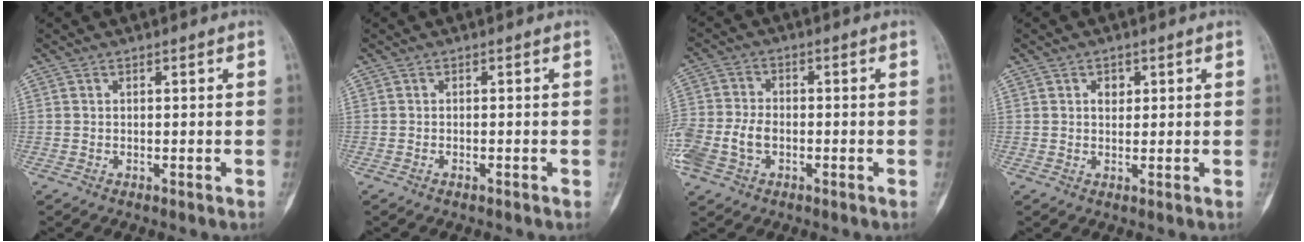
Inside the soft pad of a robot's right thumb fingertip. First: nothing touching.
{"total": 0.7, "force": [-0.5, 0.4, 0.3], "torque": [-0.004, 0.004, -0.009]}
{"total": 10.9, "force": [-3.2, 7.7, 7.0], "torque": [-0.168, 0.018, -0.059]}
{"total": 2.3, "force": [0.7, 1.8, 1.1], "torque": [0.000, -0.001, 0.009]}